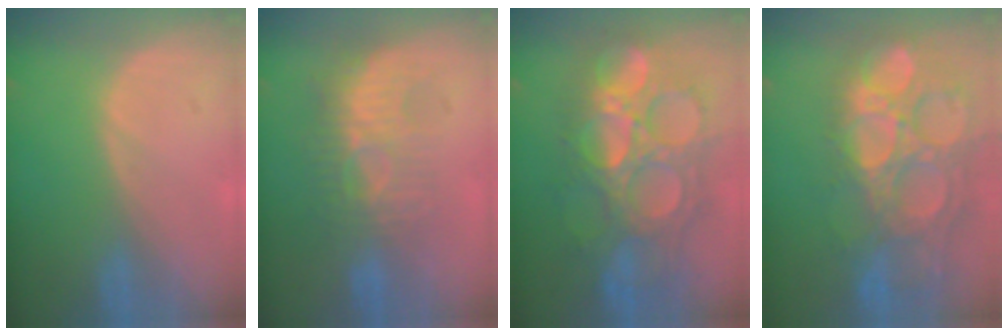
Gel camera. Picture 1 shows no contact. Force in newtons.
{"total": 8.7, "press": 8.0, "slide": 3.4}
{"total": 13.2, "press": 13.1, "slide": 1.7}
{"total": 15.7, "press": 13.0, "slide": 8.8}